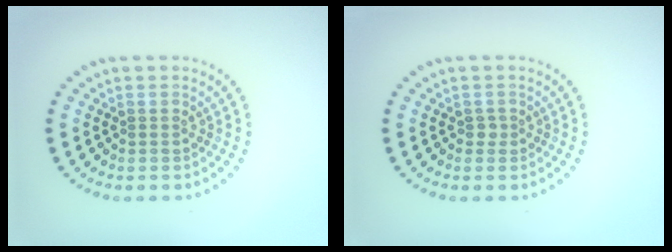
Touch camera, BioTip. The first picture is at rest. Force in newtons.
{"total": 0.8, "press": 0.5, "slide": 0.6}